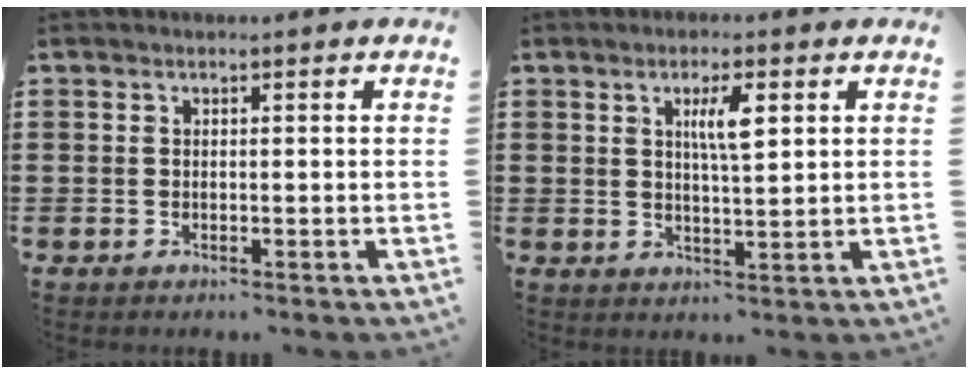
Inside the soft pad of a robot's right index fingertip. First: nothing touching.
{"total": 4.5, "force": [1.6, 1.0, 4.1], "torque": [-0.078, 0.005, 0.021]}